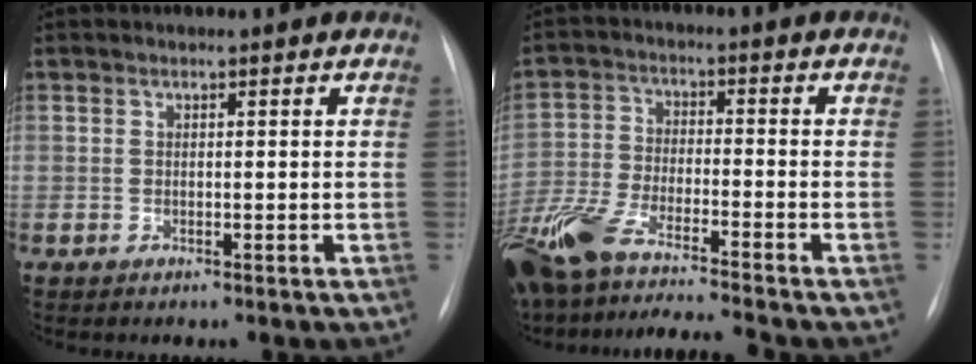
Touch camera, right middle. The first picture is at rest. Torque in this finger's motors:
{"motor_torque": [1.10, -1.04, 0.29, 0.09]}